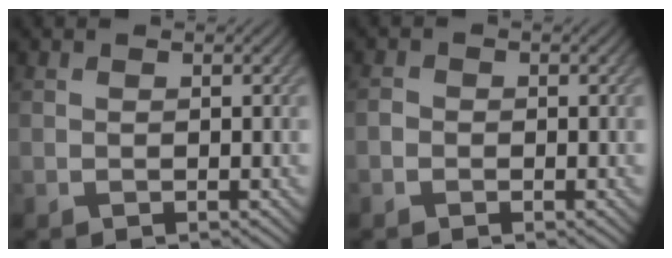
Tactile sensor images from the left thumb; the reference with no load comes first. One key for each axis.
{"total": 0.7, "fx": -0.5, "fy": 0.5, "fz": 0.2, "tx": -0.001, "ty": 0.004, "tz": -0.013}